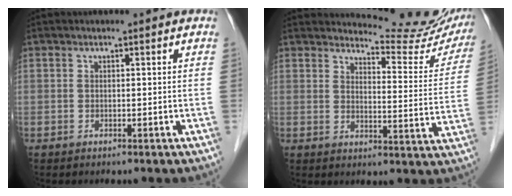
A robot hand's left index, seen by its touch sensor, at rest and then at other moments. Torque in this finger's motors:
{"motor_torque": [-0.04, -1.33, 0.11, -0.02]}